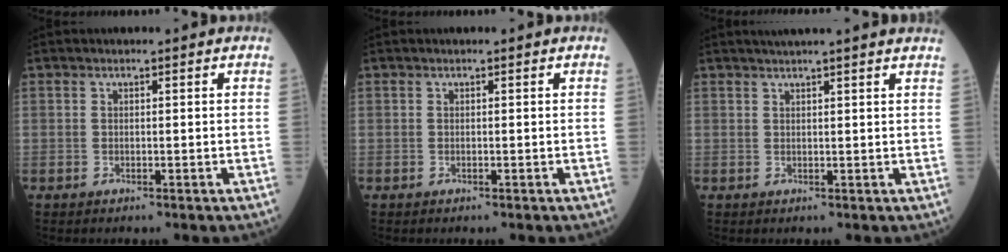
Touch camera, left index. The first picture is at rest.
{"total": 0.0}
{"total": 8.0, "force": [7.0, -0.5, 3.8], "torque": [-0.053, 0.027, 0.076]}